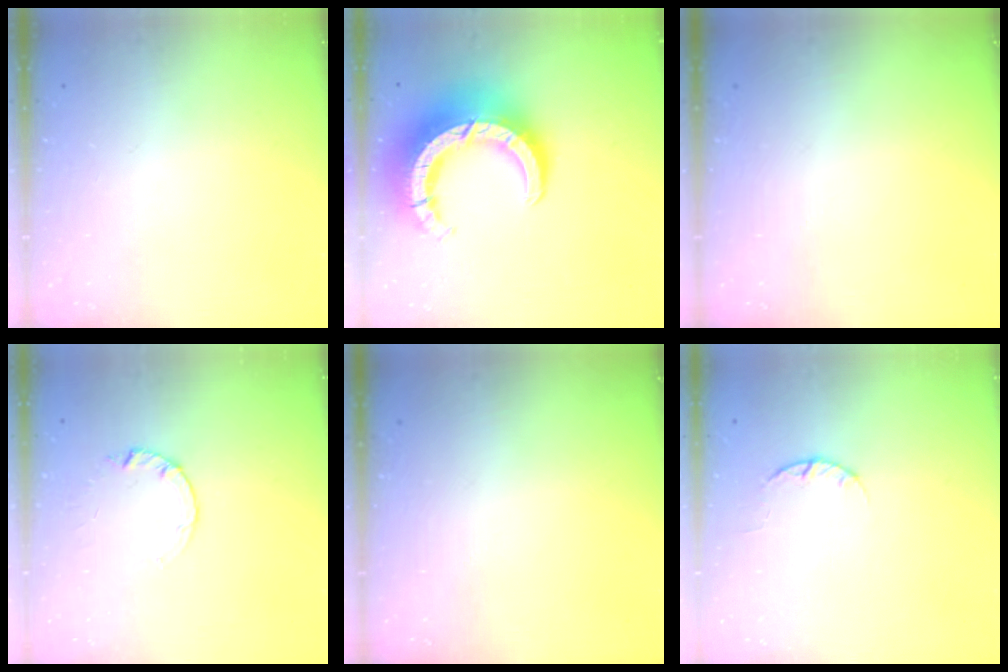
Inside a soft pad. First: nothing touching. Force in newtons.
{"total": 18.5, "press": 18.4, "slide": 1.8}
{"total": 0.0}
{"total": 1.0, "press": 0.9, "slide": 0.3}
{"total": 0.0}
{"total": 2.4, "press": 2.4, "slide": 0.4}